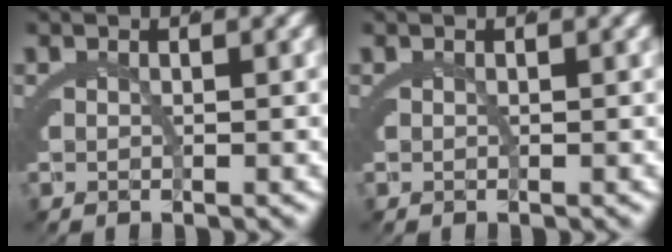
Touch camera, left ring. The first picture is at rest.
{"total": 0.0}